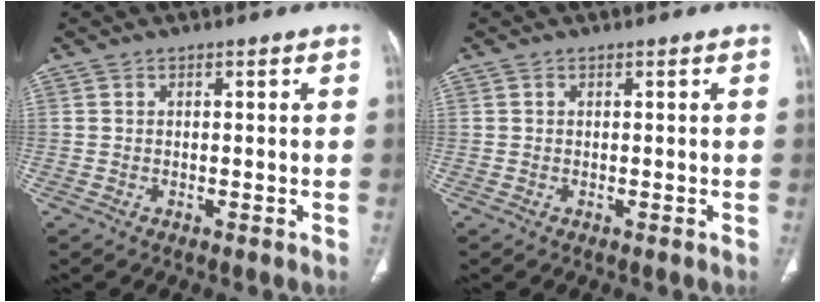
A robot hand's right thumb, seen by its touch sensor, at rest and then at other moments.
{"total": 0.0}